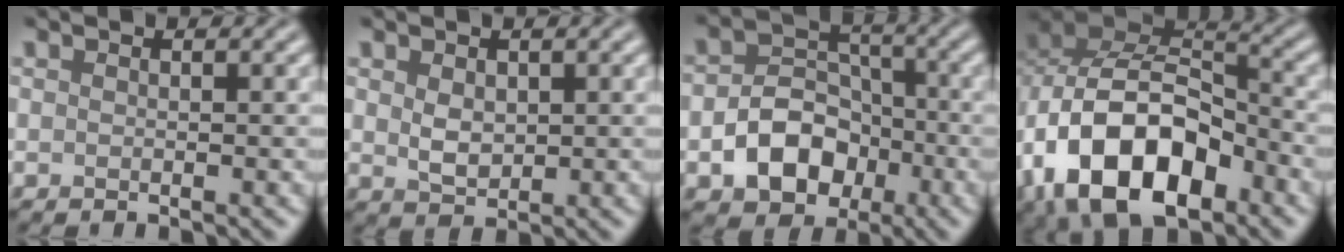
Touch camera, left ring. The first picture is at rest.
{"total": 2.3, "force": [0.5, 1.6, 1.6], "torque": [-0.032, -0.003, 0.014]}
{"total": 6.4, "force": [-2.3, 4.8, 3.6], "torque": [-0.054, -0.006, -0.037]}
{"total": 13.5, "force": [-5.3, 8.2, 9.3], "torque": [-0.174, -0.013, -0.098]}